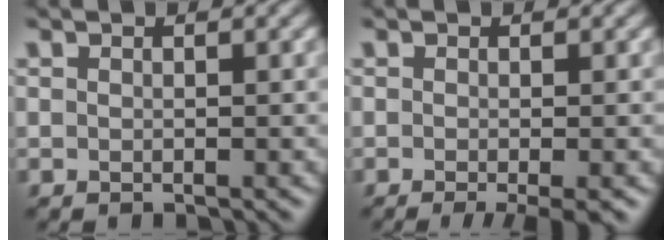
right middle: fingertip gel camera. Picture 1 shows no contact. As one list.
[{"total": 3.1, "force": [-1.5, 0.6, 2.7], "torque": [-0.037, -0.008, -0.026]}]